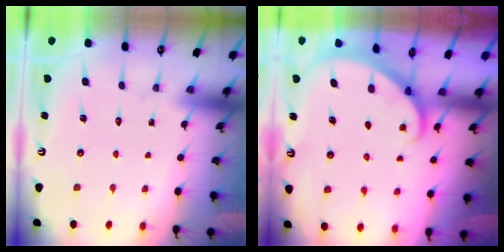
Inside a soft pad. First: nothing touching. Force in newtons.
{"total": 1.9, "press": 1.9, "slide": 0.1}